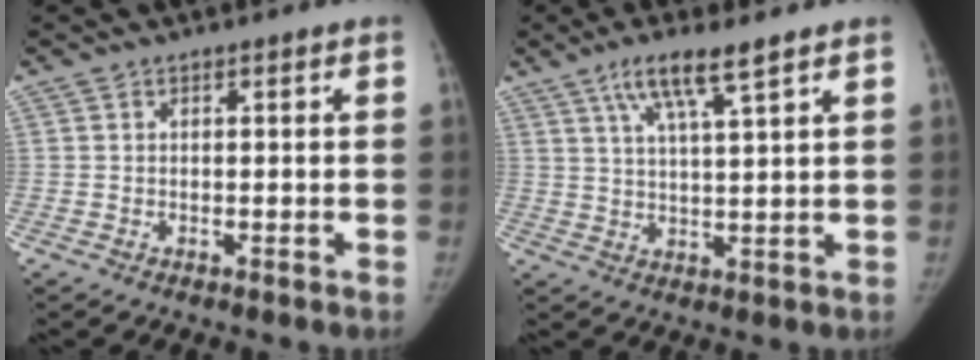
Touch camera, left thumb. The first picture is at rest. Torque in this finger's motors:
{"motor_torque": [0.16, -0.42, 0.82, -0.64, 0.06]}